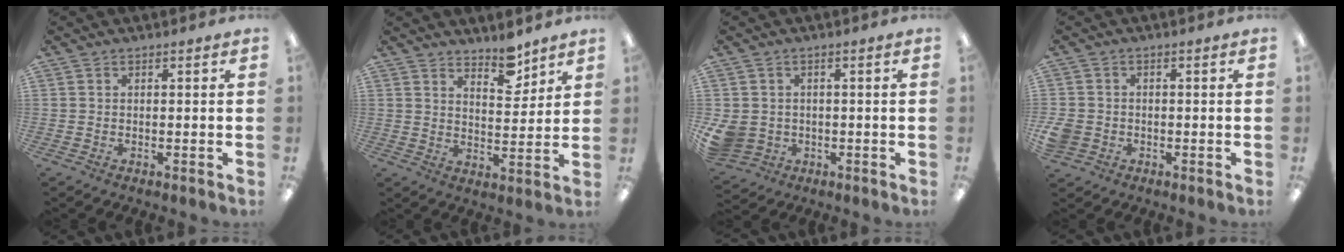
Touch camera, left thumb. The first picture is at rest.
{"total": 7.0, "force": [6.1, 2.5, 2.4], "torque": [-0.015, -0.047, 0.104]}
{"total": 5.4, "force": [-0.7, 5.0, 2.0], "torque": [-0.066, 0.006, -0.011]}
{"total": 3.5, "force": [-1.0, 3.1, 1.2], "torque": [-0.033, 0.001, -0.020]}